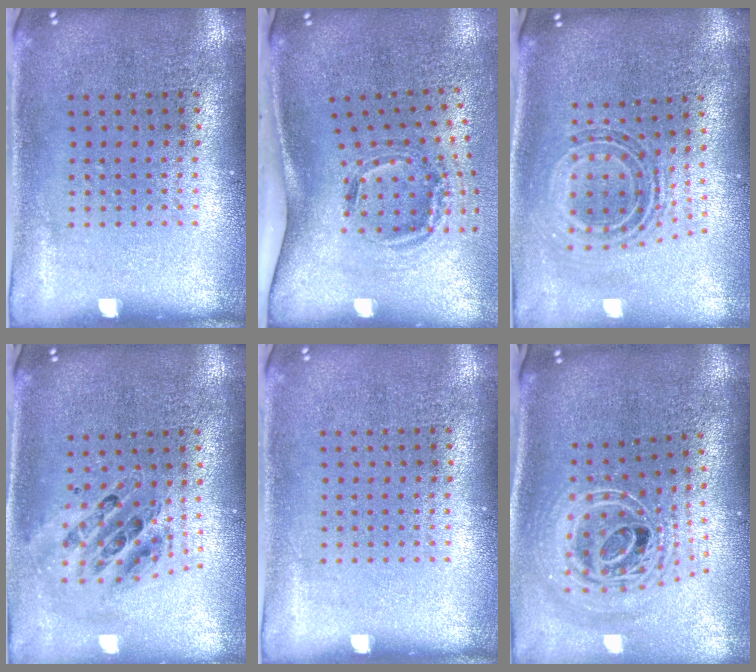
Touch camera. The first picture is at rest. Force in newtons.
{"total": 2.0, "press": 1.2, "slide": 1.6}
{"total": 0.9, "press": 0.9, "slide": 0.4}
{"total": 0.9, "press": 0.9, "slide": 0.2}
{"total": 0.0}
{"total": 2.7, "press": 1.8, "slide": 2.0}